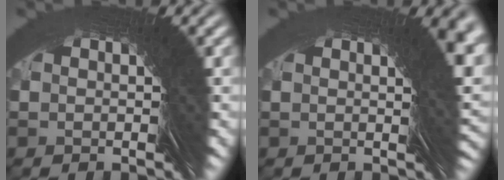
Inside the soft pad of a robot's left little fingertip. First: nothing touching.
{"total": 2.2, "force": [0.0, -2.2, -0.3], "torque": [0.025, 0.022, -0.003]}